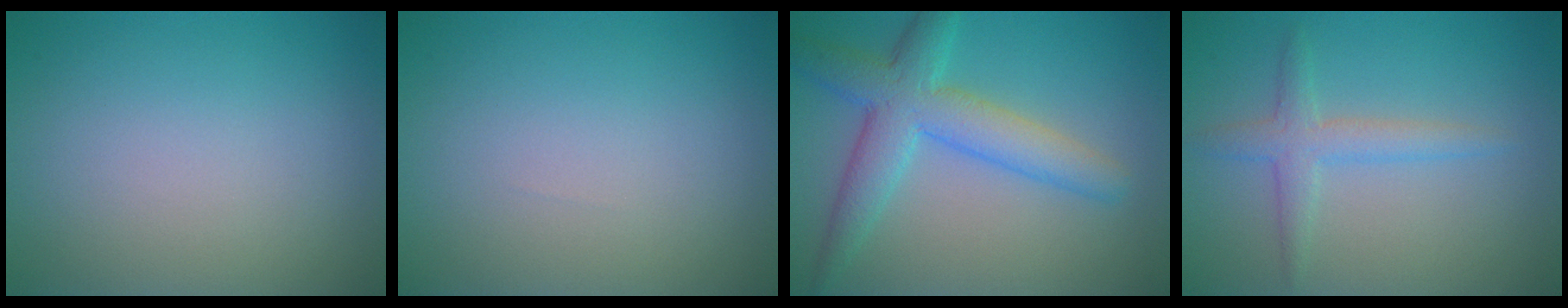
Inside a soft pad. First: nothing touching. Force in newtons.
{"total": 0.0}
{"total": 5.8, "press": 5.8, "slide": 0.2}
{"total": 2.5, "press": 2.5, "slide": 0.0}